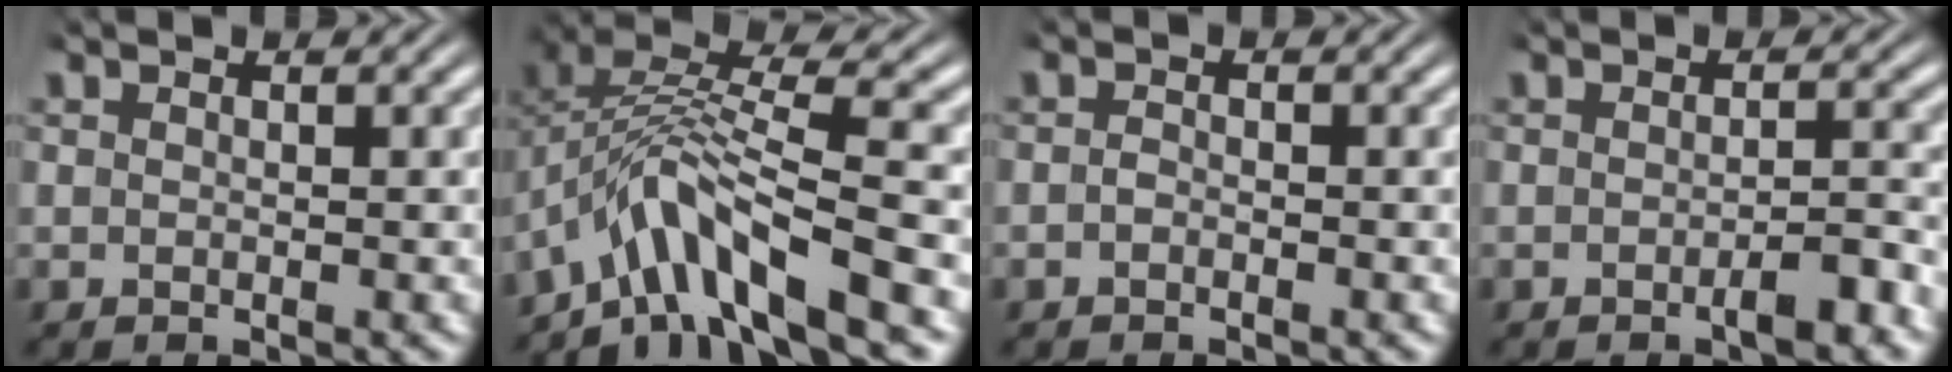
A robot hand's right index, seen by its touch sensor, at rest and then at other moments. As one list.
[{"total": 7.5, "force": [-2.0, 4.5, 5.7], "torque": [-0.136, -0.023, -0.025]}, {"total": 0.8, "force": [-0.7, 0.3, 0.2], "torque": [-0.009, -0.007, -0.012]}, {"total": 2.0, "force": [-1.4, 0.2, 1.4], "torque": [-0.015, 0.008, -0.032]}]